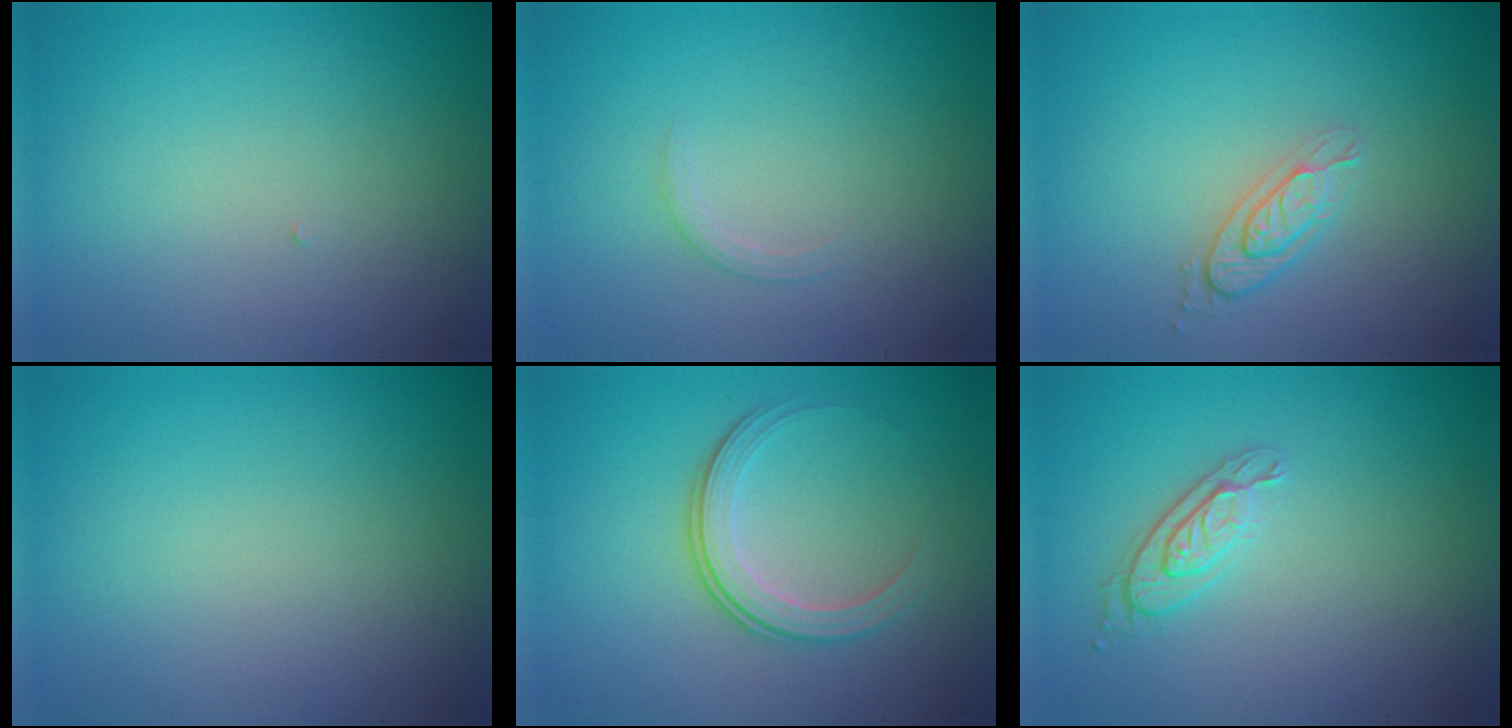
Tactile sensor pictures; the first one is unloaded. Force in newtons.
{"total": 1.0, "press": 1.0, "slide": 0.0}
{"total": 2.1, "press": 1.9, "slide": 0.9}
{"total": 0.0}
{"total": 3.6, "press": 2.4, "slide": 2.7}
{"total": 2.1, "press": 1.8, "slide": 1.1}